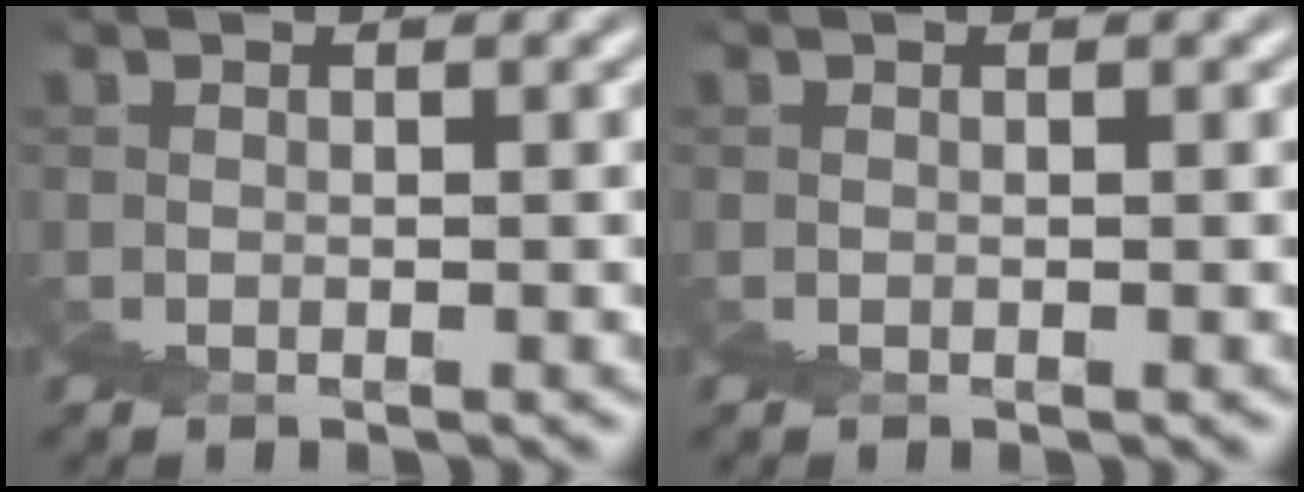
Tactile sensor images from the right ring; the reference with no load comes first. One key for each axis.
{"total": 0.0}